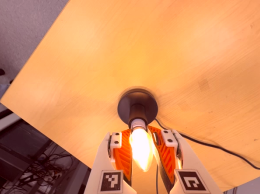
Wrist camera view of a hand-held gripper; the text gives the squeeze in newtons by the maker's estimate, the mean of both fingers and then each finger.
{"total": 19.1, "left": 20.3, "right": 17.9}